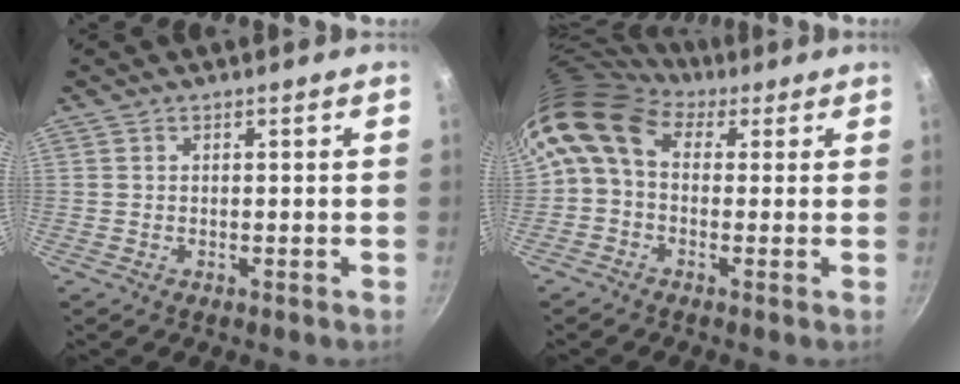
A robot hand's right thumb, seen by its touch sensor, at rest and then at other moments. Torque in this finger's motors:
{"motor_torque": [2.37, 2.64, 0.77, -0.60, 0.47]}